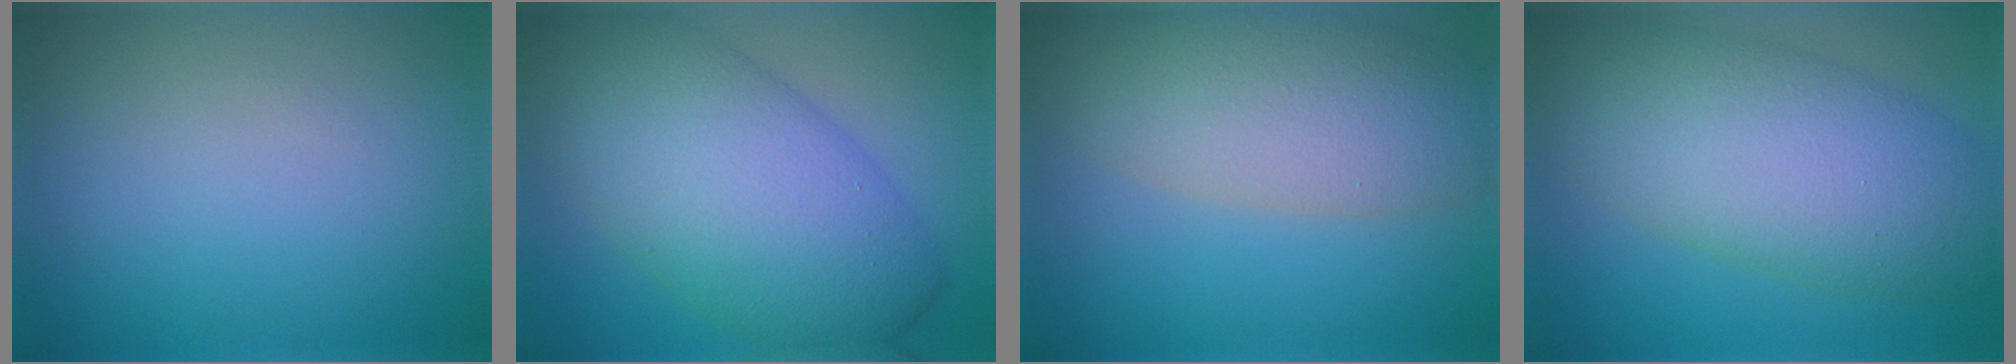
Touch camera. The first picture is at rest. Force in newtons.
{"total": 11.4, "press": 11.4, "slide": 0.3}
{"total": 7.4, "press": 7.4, "slide": 0.7}
{"total": 9.9, "press": 9.9, "slide": 0.3}